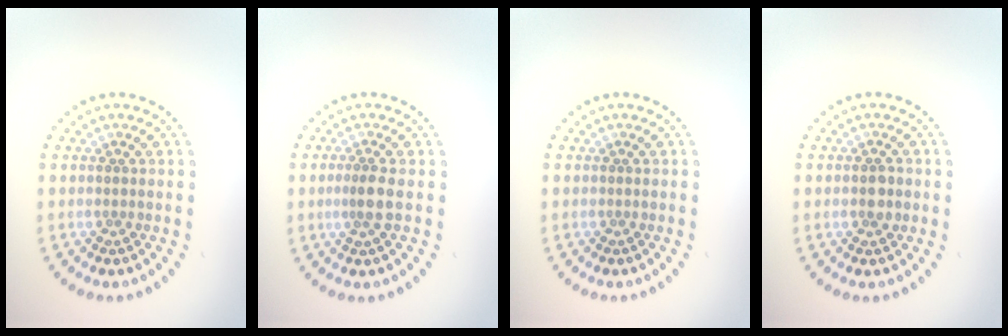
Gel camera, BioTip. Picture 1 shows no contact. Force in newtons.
{"total": 1.9, "press": 1.6, "slide": 1.1}
{"total": 0.0}
{"total": 1.7, "press": 1.7, "slide": 0.2}